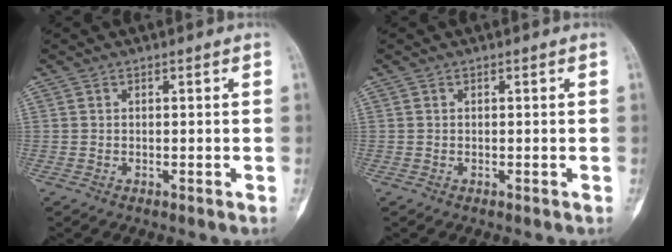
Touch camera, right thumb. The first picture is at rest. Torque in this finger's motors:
{"motor_torque": [-0.78, 0.80, 0.10, 0.10, 0.01]}